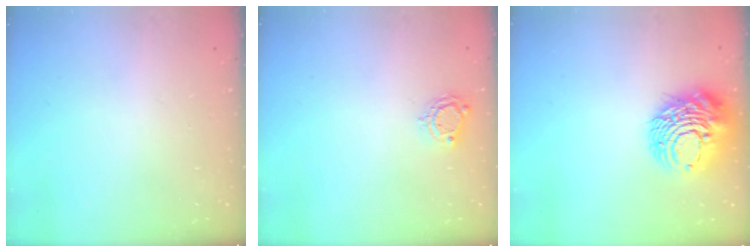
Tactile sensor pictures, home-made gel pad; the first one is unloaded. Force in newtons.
{"total": 5.3, "press": 5.2, "slide": 0.5}
{"total": 14.0, "press": 14.0, "slide": 1.3}